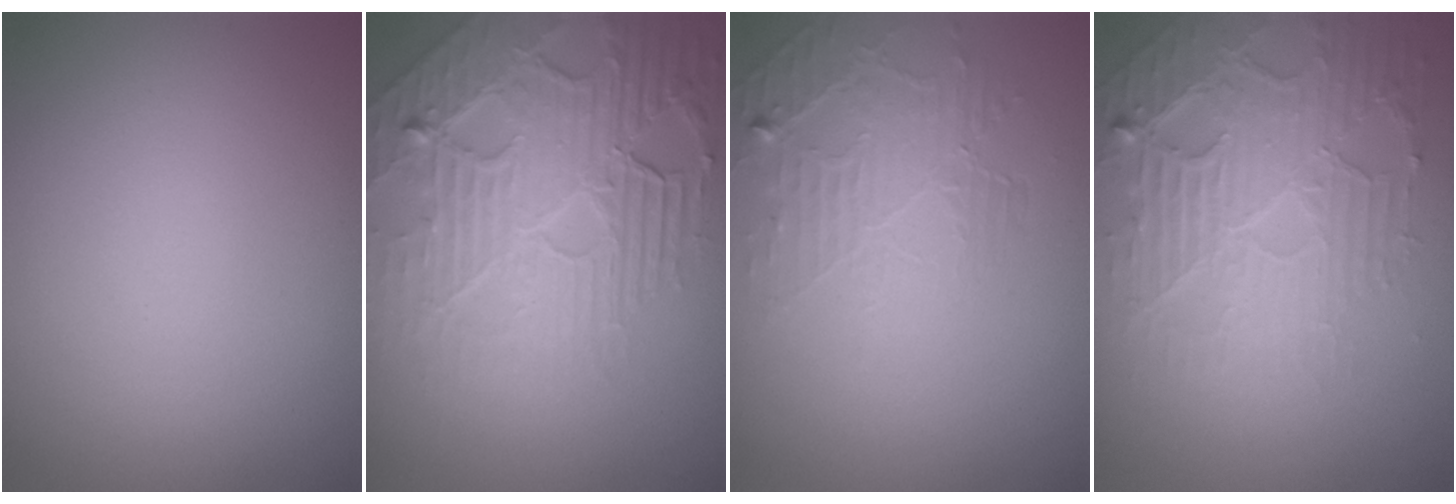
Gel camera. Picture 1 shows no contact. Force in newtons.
{"total": 8.2, "press": 5.6, "slide": 6.0}
{"total": 2.0, "press": 1.1, "slide": 1.7}
{"total": 5.3, "press": 4.4, "slide": 3.0}